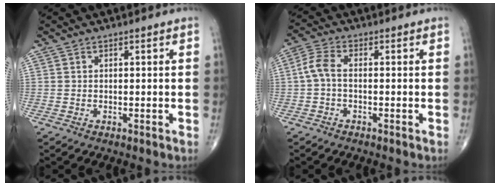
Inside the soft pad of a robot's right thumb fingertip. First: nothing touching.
{"total": 4.1, "force": [-0.5, 2.0, 3.5], "torque": [-0.082, 0.013, -0.020]}